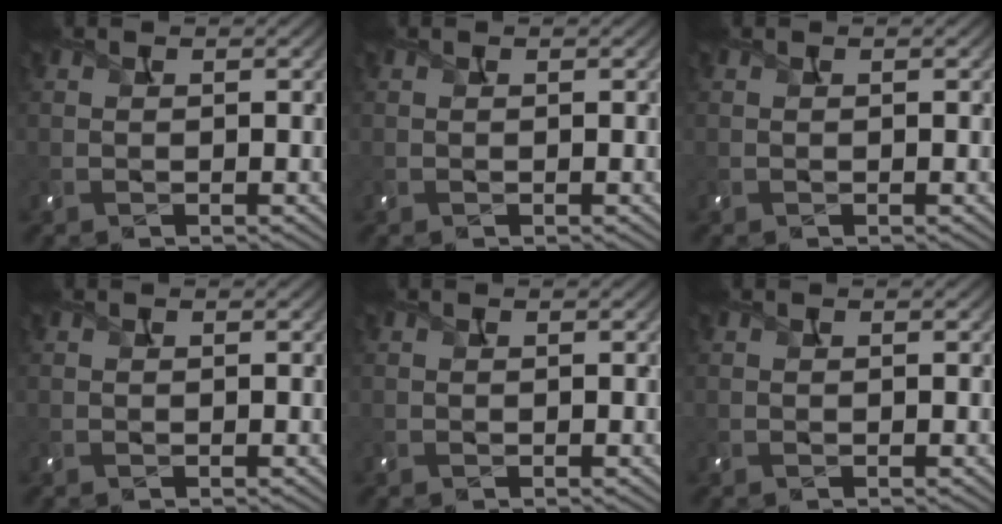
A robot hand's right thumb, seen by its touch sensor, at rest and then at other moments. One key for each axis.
{"total": 0.0}
{"total": 0.0}
{"total": 0.0}
{"total": 0.0}
{"total": 0.0}